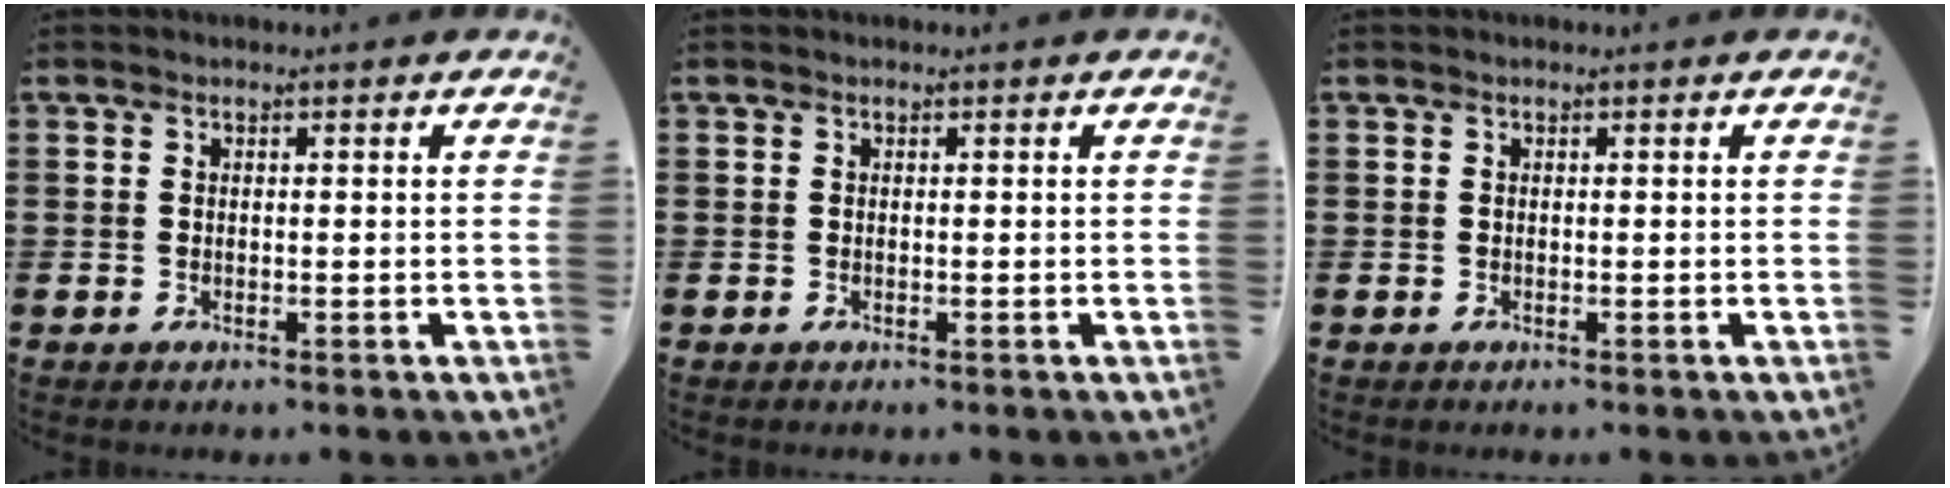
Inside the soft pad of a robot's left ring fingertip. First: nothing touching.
{"total": 0.0}
{"total": 0.0}